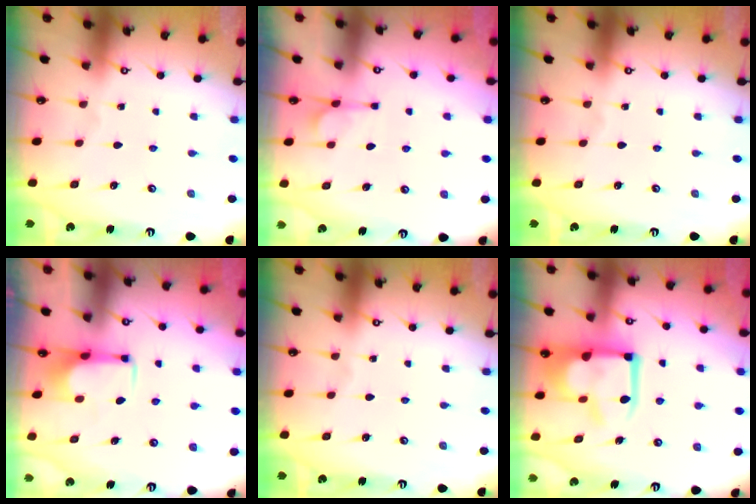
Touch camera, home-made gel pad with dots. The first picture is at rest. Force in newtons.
{"total": 1.7, "press": 1.1, "slide": 1.2}
{"total": 0.0}
{"total": 1.9, "press": 1.8, "slide": 0.4}
{"total": 0.0}
{"total": 11.2, "press": 11.1, "slide": 1.4}